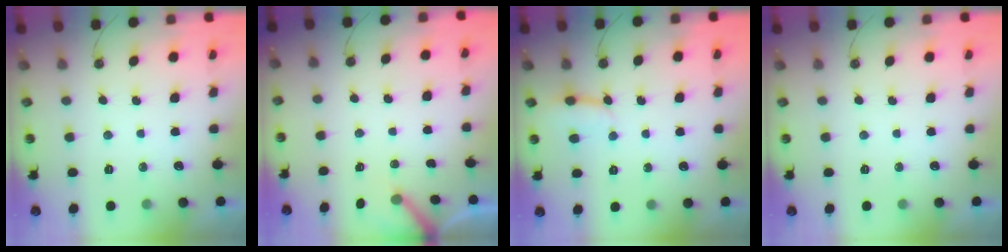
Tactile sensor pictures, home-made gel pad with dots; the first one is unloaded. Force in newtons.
{"total": 3.5, "press": 3.5, "slide": 0.3}
{"total": 2.9, "press": 2.8, "slide": 0.5}
{"total": 0.0}